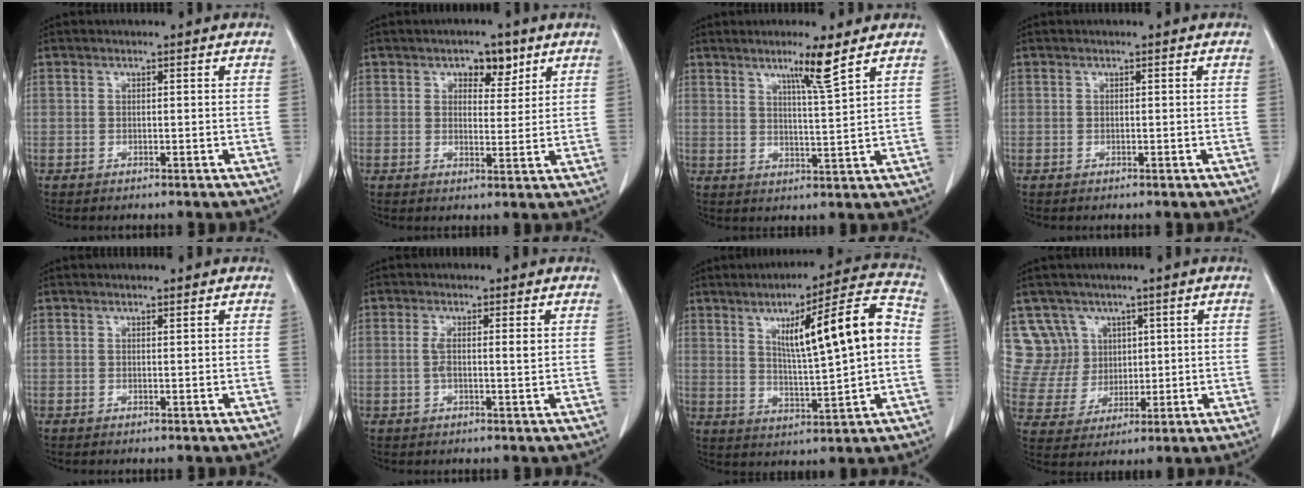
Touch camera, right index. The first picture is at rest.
{"total": 4.4, "force": [2.5, 2.4, 2.6], "torque": [-0.031, 0.005, 0.036]}
{"total": 5.7, "force": [3.7, -1.0, 4.2], "torque": [-0.072, -0.010, 0.065]}
{"total": 0.0}
{"total": 0.0}
{"total": 2.9, "force": [0.3, 0.6, 2.8], "torque": [-0.057, 0.004, 0.006]}
{"total": 14.3, "force": [2.2, 1.2, 14.0], "torque": [-0.210, 0.021, 0.036]}
{"total": 8.5, "force": [4.1, 7.5, -0.1], "torque": [0.000, 0.026, 0.091]}